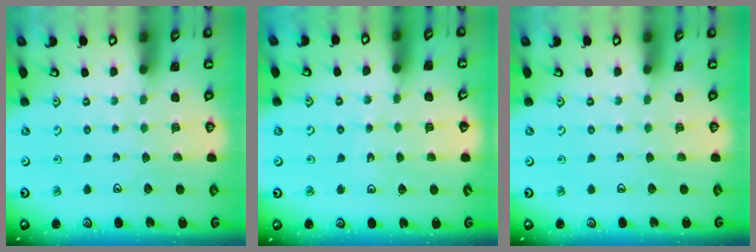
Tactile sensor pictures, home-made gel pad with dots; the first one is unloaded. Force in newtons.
{"total": 4.0, "press": 4.0, "slide": 0.5}
{"total": 0.0}